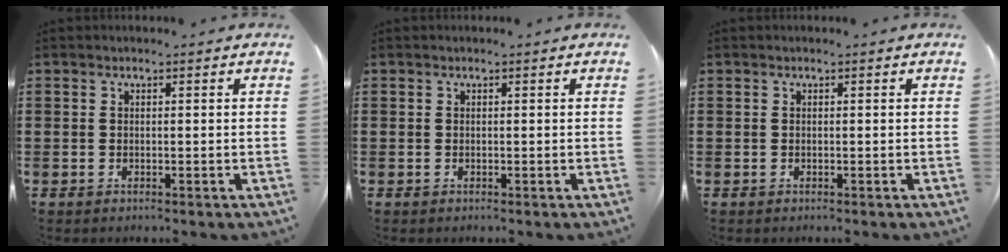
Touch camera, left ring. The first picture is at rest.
{"total": 0.0}
{"total": 0.0}